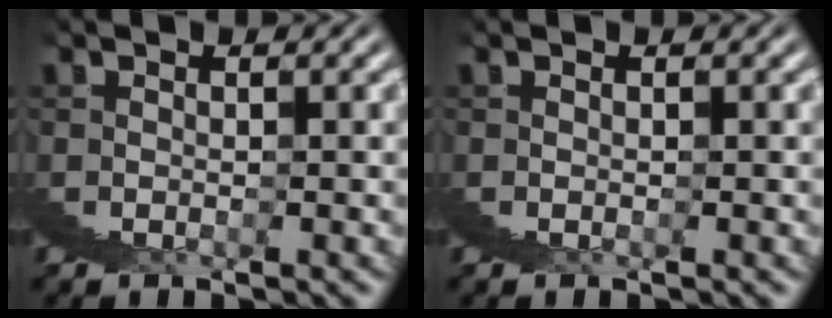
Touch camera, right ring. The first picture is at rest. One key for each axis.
{"total": 0.0}